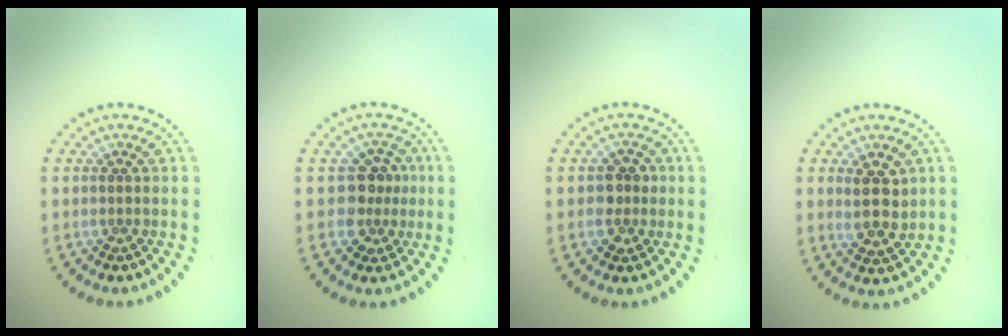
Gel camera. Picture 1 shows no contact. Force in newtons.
{"total": 3.0, "press": 2.6, "slide": 1.5}
{"total": 2.2, "press": 2.2, "slide": 0.4}
{"total": 3.3, "press": 3.1, "slide": 1.1}